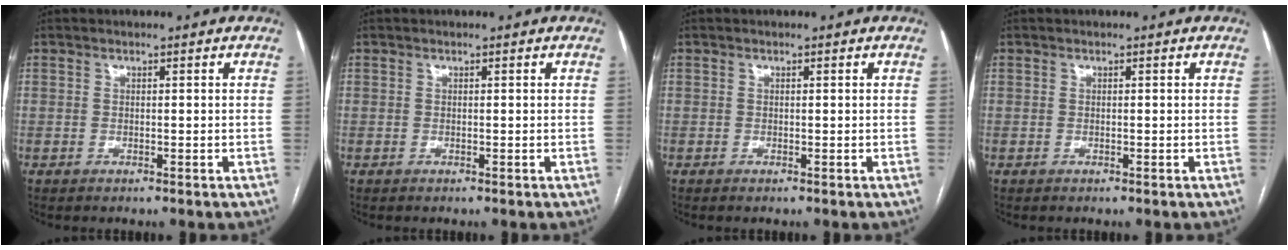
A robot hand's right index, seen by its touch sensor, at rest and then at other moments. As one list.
[{"total": 0.0}, {"total": 0.0}, {"total": 0.0}]